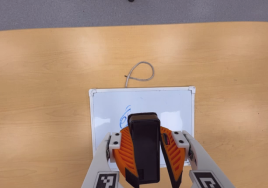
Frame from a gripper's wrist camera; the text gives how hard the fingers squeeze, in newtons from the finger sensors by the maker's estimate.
{"total": 11.6, "left": 11.4, "right": 11.9}